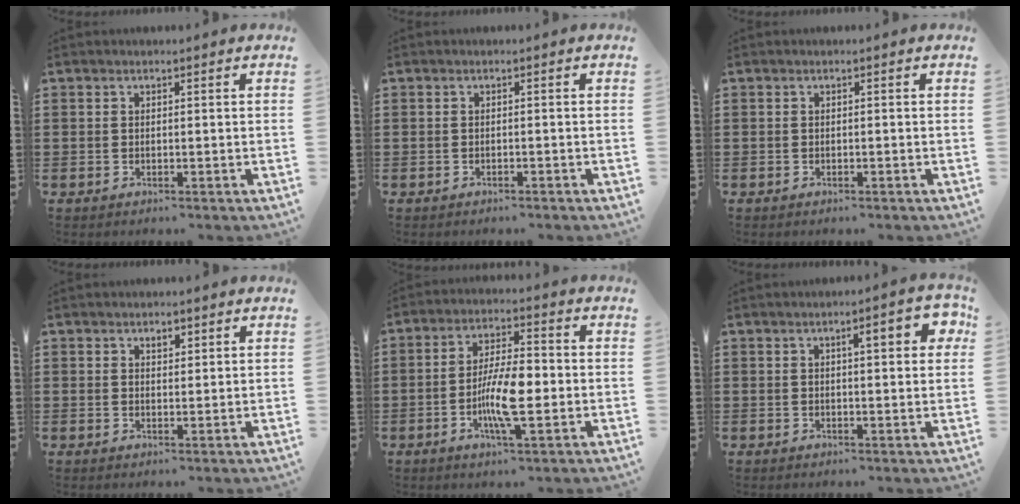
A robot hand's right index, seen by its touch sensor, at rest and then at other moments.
{"total": 0.5, "force": [-0.5, 0.1, 0.2], "torque": [-0.006, -0.003, -0.009]}
{"total": 0.0}
{"total": 1.5, "force": [0.9, 0.8, 0.8], "torque": [-0.018, 0.004, 0.017]}
{"total": 8.9, "force": [-2.1, 2.5, 8.3], "torque": [-0.158, -0.001, -0.039]}
{"total": 4.7, "force": [1.5, 1.2, 4.3], "torque": [-0.062, 0.000, 0.016]}